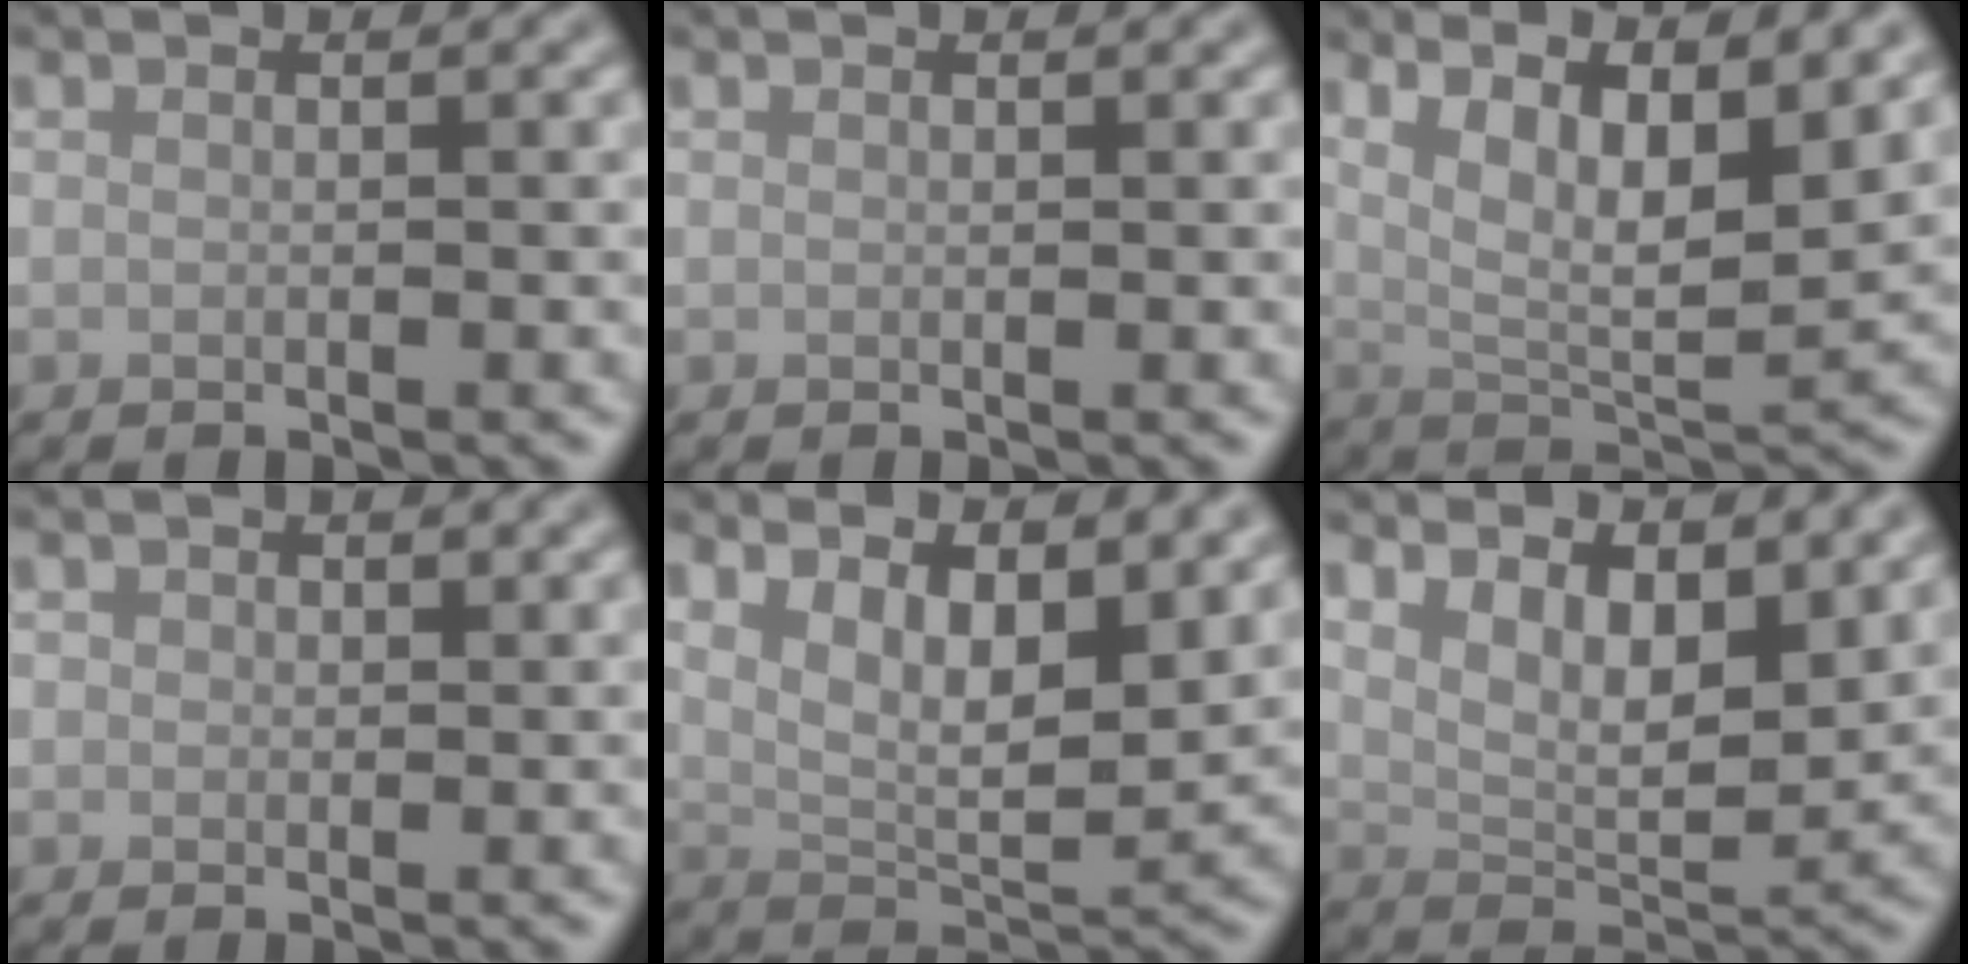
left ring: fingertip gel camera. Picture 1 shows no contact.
{"total": 0.0}
{"total": 10.3, "force": [4.8, 3.3, 8.5], "torque": [-0.131, 0.006, 0.075]}
{"total": 0.9, "force": [0.3, 0.8, 0.3], "torque": [-0.003, -0.001, 0.002]}
{"total": 8.9, "force": [4.2, 3.4, 7.1], "torque": [-0.117, -0.004, 0.073]}
{"total": 6.6, "force": [3.7, 2.9, 4.6], "torque": [-0.082, -0.011, 0.060]}